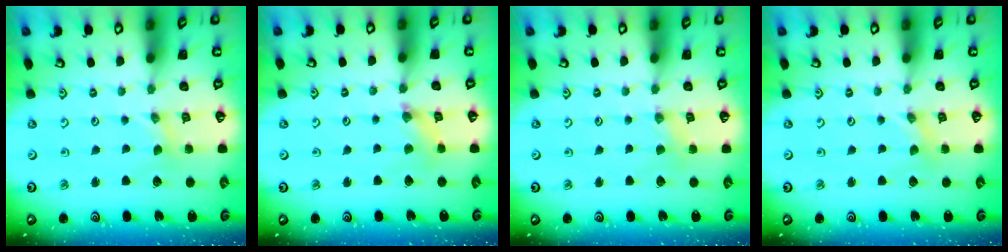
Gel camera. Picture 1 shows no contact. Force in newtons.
{"total": 2.4, "press": 2.4, "slide": 0.4}
{"total": 2.5, "press": 2.5, "slide": 0.4}
{"total": 0.0}